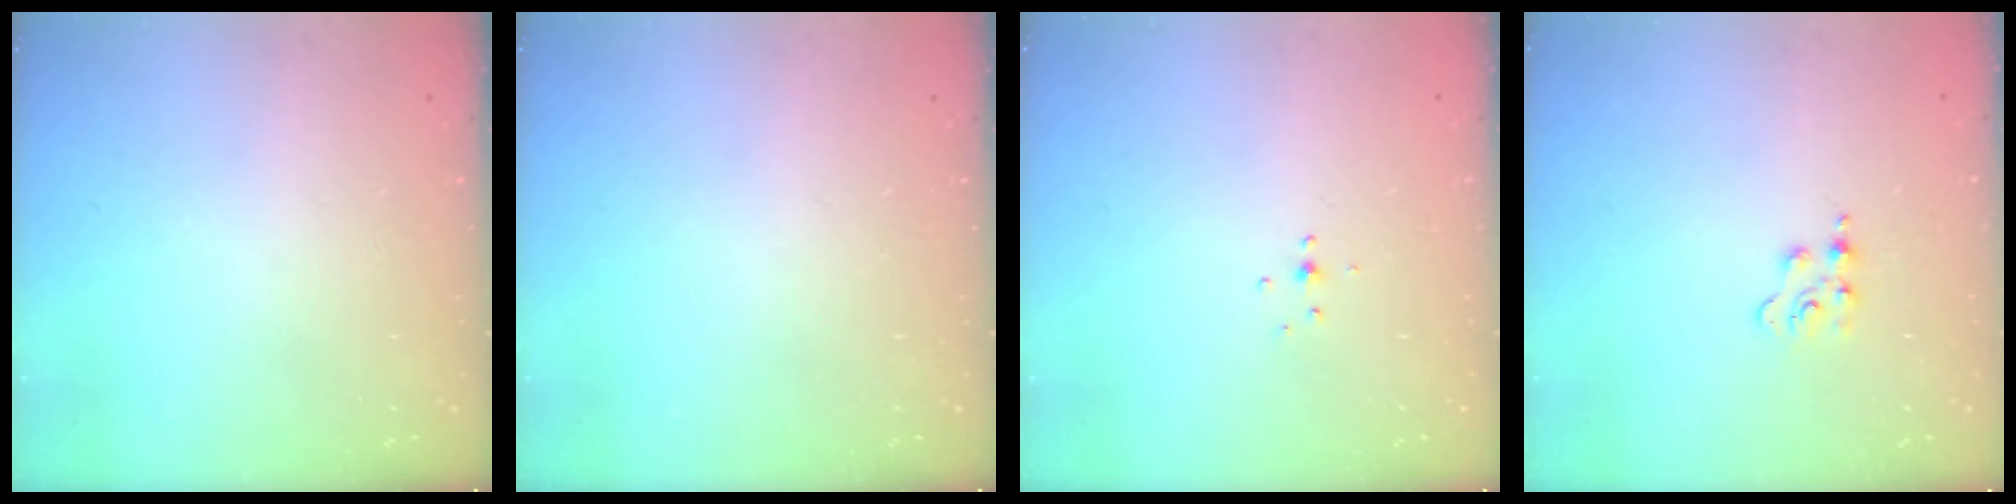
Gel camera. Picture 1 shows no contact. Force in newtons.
{"total": 0.0}
{"total": 3.1, "press": 3.0, "slide": 0.7}
{"total": 3.5, "press": 3.5, "slide": 0.6}